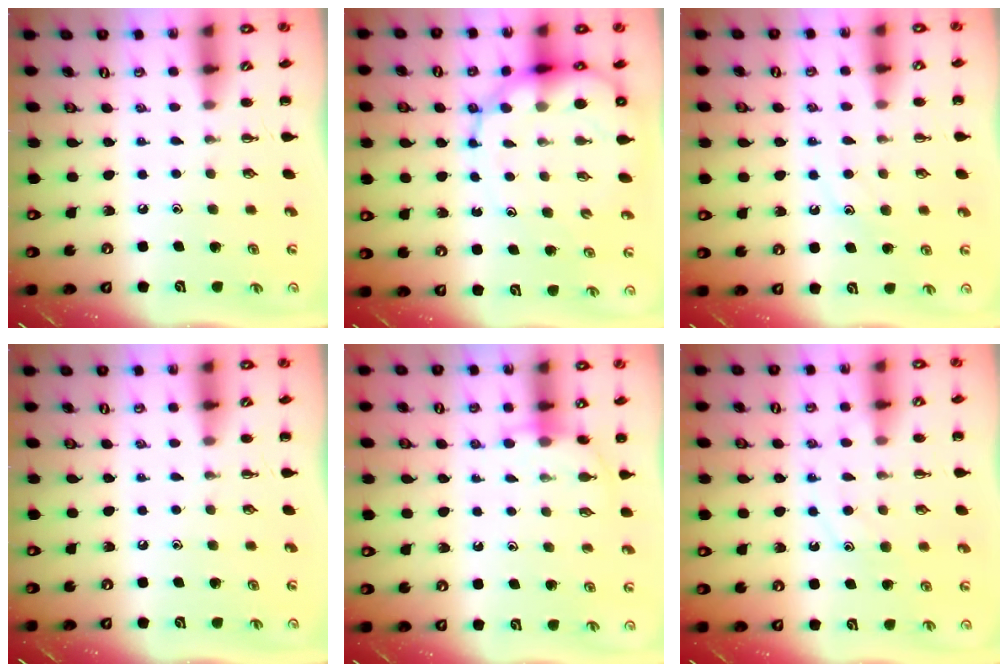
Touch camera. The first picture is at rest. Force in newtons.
{"total": 13.5, "press": 12.9, "slide": 3.9}
{"total": 10.7, "press": 10.6, "slide": 1.4}
{"total": 0.0}
{"total": 5.6, "press": 5.5, "slide": 1.2}
{"total": 12.1, "press": 12.0, "slide": 0.9}